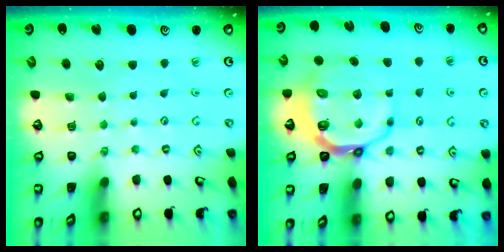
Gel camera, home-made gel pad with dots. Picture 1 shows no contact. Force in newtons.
{"total": 10.0, "press": 9.1, "slide": 4.0}